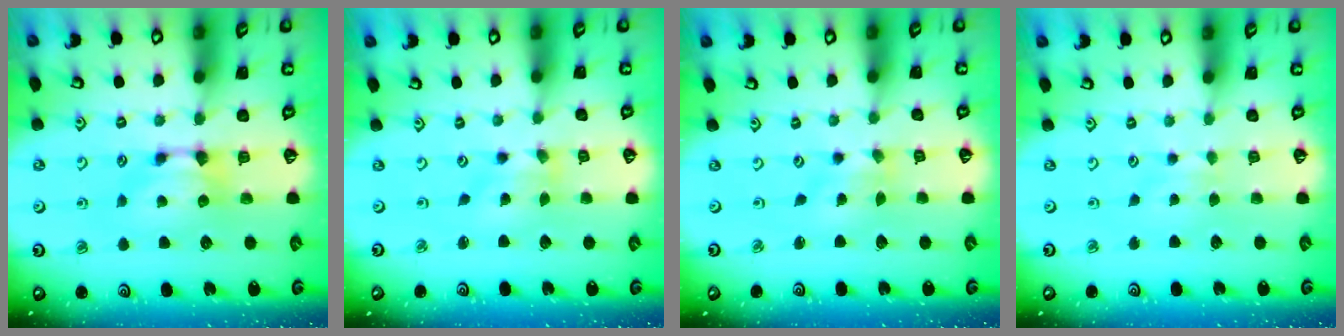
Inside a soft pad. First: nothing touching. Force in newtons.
{"total": 1.6, "press": 0.9, "slide": 1.4}
{"total": 2.5, "press": 2.3, "slide": 0.9}
{"total": 2.7, "press": 2.7, "slide": 0.5}